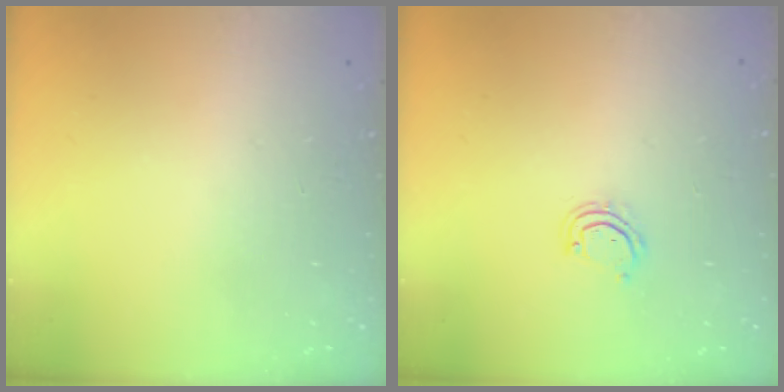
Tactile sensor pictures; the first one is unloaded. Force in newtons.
{"total": 3.8, "press": 3.8, "slide": 0.2}